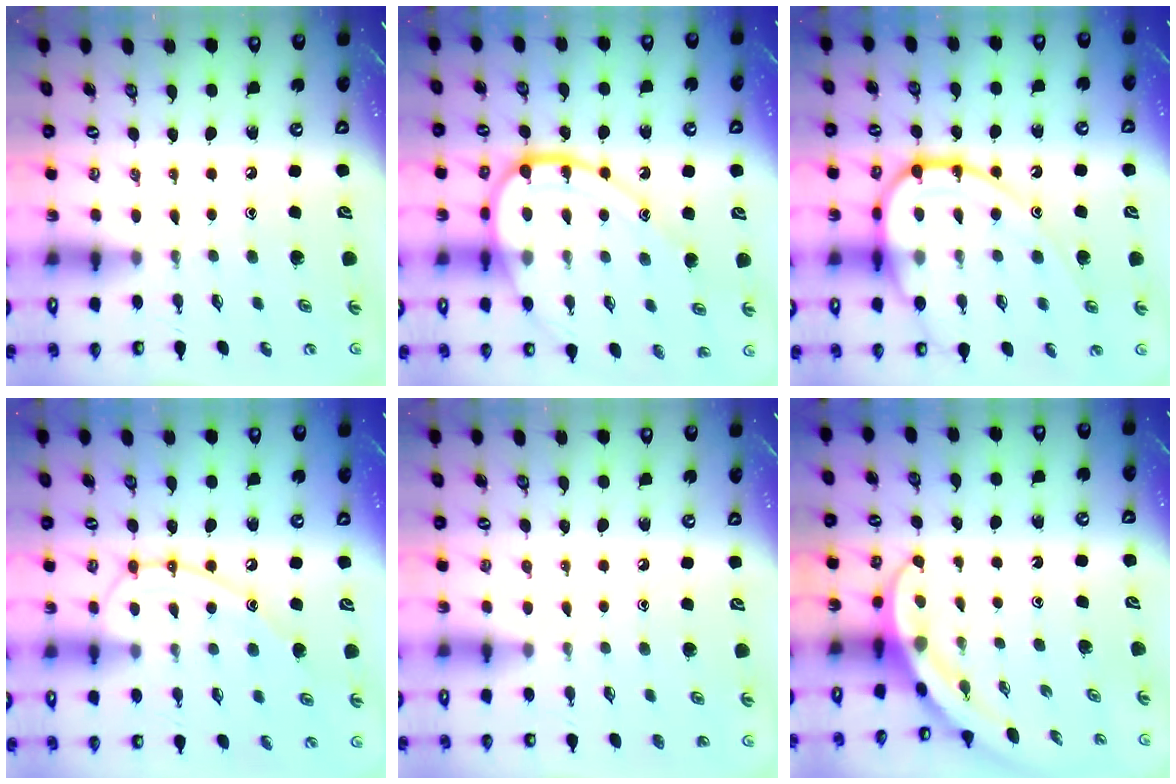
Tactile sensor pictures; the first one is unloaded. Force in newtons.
{"total": 15.8, "press": 15.8, "slide": 1.5}
{"total": 16.5, "press": 16.4, "slide": 2.0}
{"total": 13.7, "press": 13.6, "slide": 1.3}
{"total": 1.1, "press": 1.1, "slide": 0.3}
{"total": 3.9, "press": 3.9, "slide": 0.4}